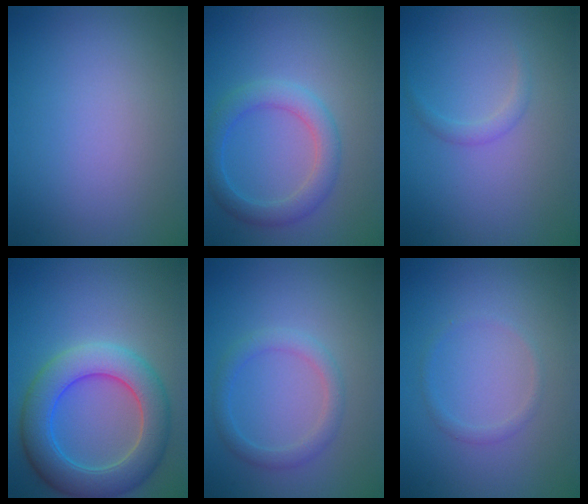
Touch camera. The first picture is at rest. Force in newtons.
{"total": 3.4, "press": 3.4, "slide": 0.2}
{"total": 1.0, "press": 1.0, "slide": 0.1}
{"total": 7.5, "press": 7.5, "slide": 0.6}
{"total": 2.3, "press": 2.3, "slide": 0.1}
{"total": 1.0, "press": 1.0, "slide": 0.0}